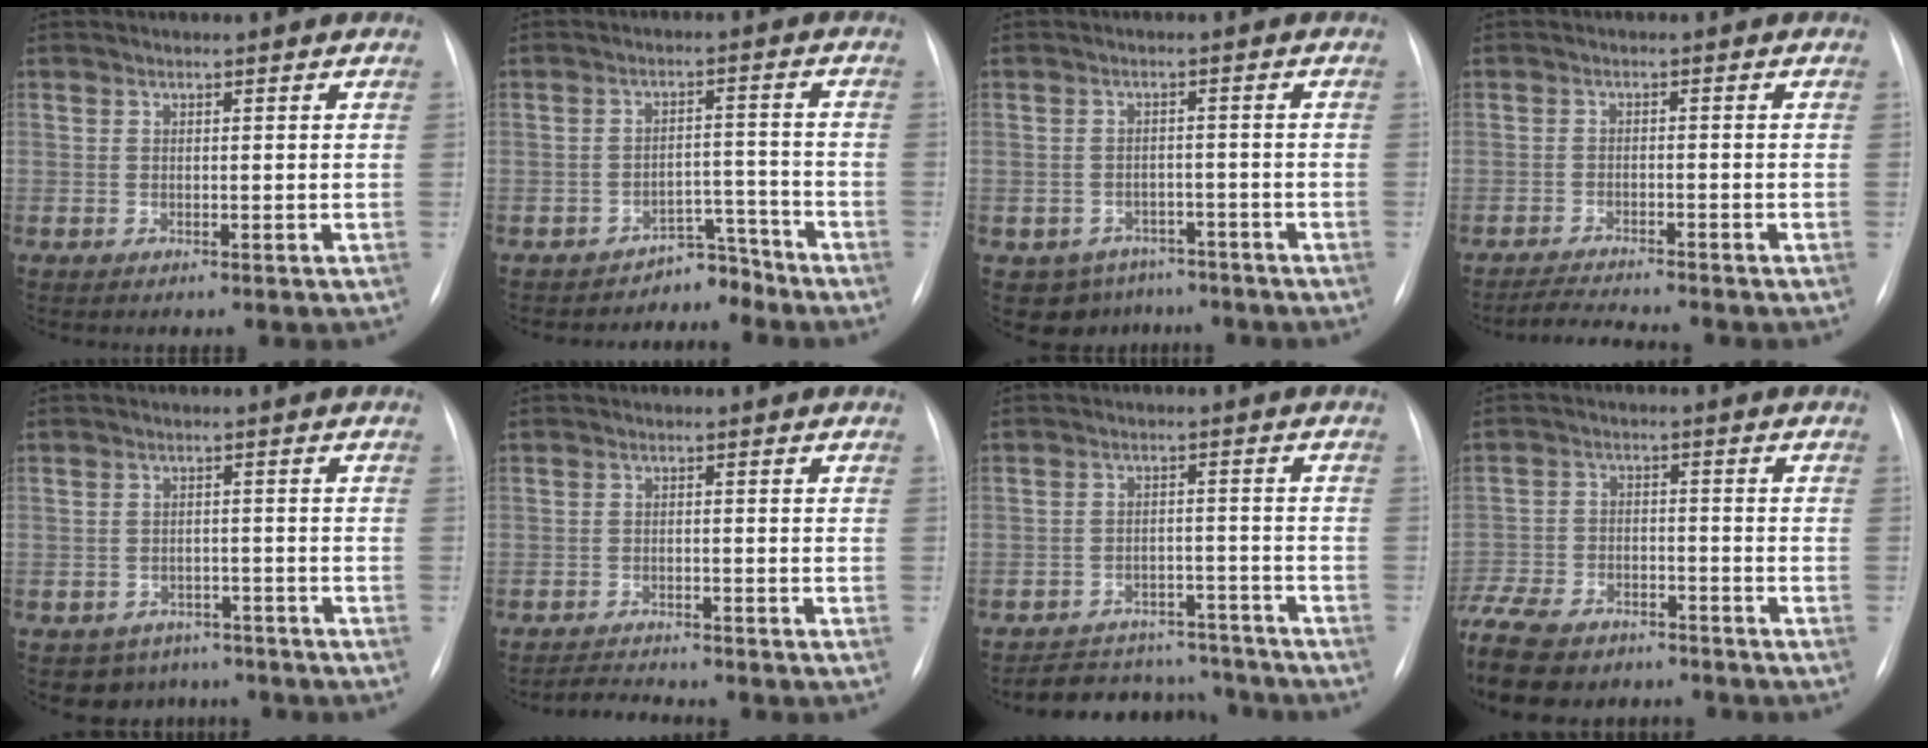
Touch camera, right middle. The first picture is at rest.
{"total": 4.2, "force": [-3.9, 1.3, -0.5], "torque": [0.018, 0.025, -0.056]}
{"total": 6.3, "force": [-4.6, 4.3, 0.6], "torque": [0.001, 0.015, -0.060]}
{"total": 4.8, "force": [-4.6, -0.5, 1.3], "torque": [-0.027, -0.019, -0.076]}
{"total": 5.9, "force": [-4.7, 3.6, -0.1], "torque": [0.010, 0.021, -0.060]}
{"total": 2.9, "force": [-2.9, -0.4, 0.0], "torque": [-0.005, -0.018, -0.048]}
{"total": 11.4, "force": [-10.6, 4.1, 1.0], "torque": [-0.002, 0.024, -0.139]}
{"total": 18.3, "force": [-14.2, 8.0, 8.2], "torque": [-0.226, -0.026, -0.224]}